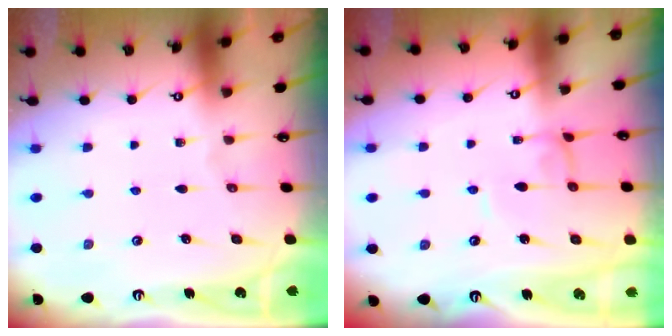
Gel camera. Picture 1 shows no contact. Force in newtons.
{"total": 1.1, "press": 1.0, "slide": 0.3}